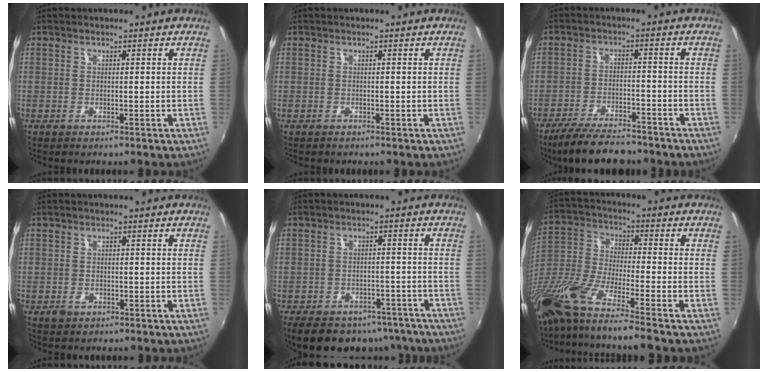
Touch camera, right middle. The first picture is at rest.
{"total": 0.0}
{"total": 12.3, "force": [-10.4, 3.2, 5.8], "torque": [-0.129, -0.015, -0.168]}
{"total": 1.9, "force": [-1.0, 1.4, 0.8], "torque": [-0.015, -0.002, -0.016]}
{"total": 16.1, "force": [-12.1, 8.4, 6.6], "torque": [-0.144, 0.003, -0.148]}
{"total": 17.9, "force": [-13.6, 0.7, 11.6], "torque": [-0.220, -0.052, -0.262]}